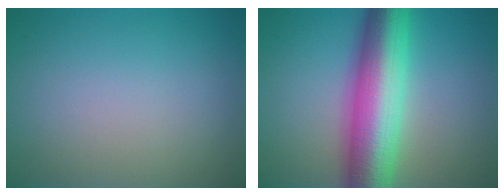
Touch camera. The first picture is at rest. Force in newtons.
{"total": 11.4, "press": 11.4, "slide": 0.2}